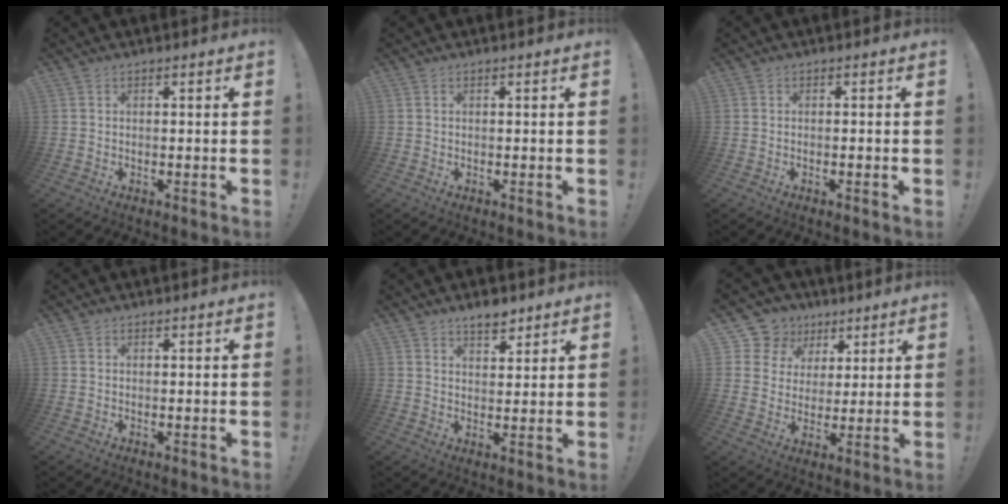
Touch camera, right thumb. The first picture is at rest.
{"total": 0.0}
{"total": 0.8, "force": [-0.4, 0.0, 0.7], "torque": [-0.010, 0.000, -0.007]}
{"total": 0.0}
{"total": 5.5, "force": [4.5, 2.1, 2.3], "torque": [-0.015, -0.031, 0.078]}
{"total": 9.8, "force": [5.0, 8.2, 2.1], "torque": [-0.030, -0.038, 0.102]}